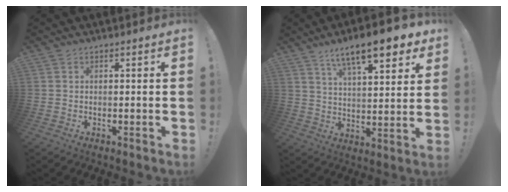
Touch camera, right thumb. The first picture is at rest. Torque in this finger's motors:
{"motor_torque": [0.91, 1.03, 1.05, 0.85, 0.09]}